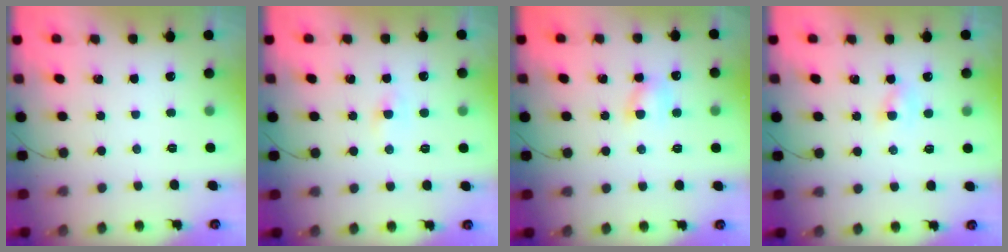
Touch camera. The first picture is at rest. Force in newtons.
{"total": 0.0}
{"total": 5.9, "press": 5.7, "slide": 1.4}
{"total": 1.6, "press": 1.4, "slide": 0.7}